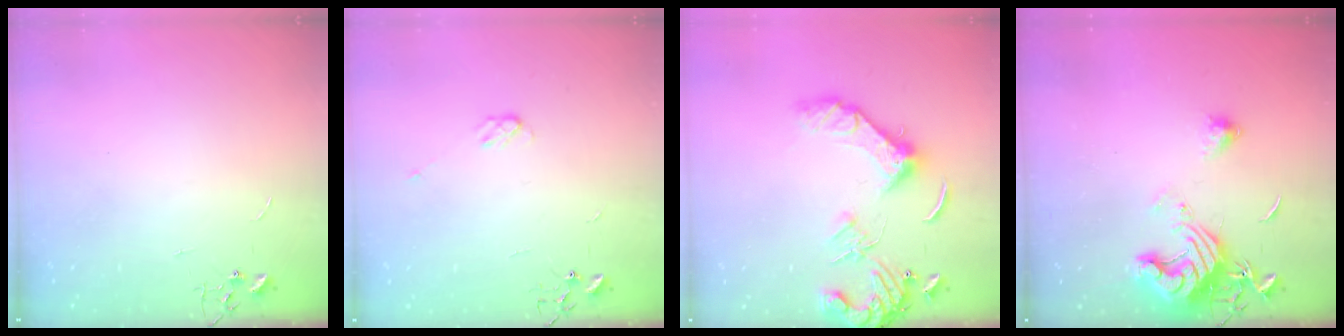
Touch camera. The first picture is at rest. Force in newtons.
{"total": 3.4, "press": 3.3, "slide": 0.5}
{"total": 15.8, "press": 15.7, "slide": 2.2}
{"total": 14.4, "press": 14.3, "slide": 1.8}